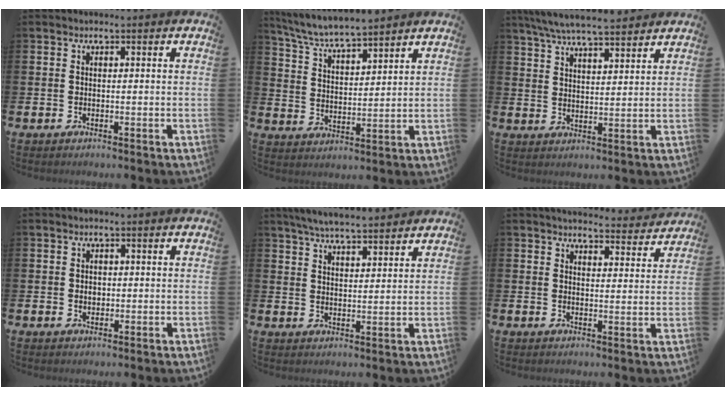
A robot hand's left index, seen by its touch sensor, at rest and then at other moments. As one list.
[{"total": 6.2, "force": [6.1, 0.2, 1.4], "torque": [-0.056, -0.035, 0.108]}, {"total": 6.5, "force": [6.2, 0.6, 1.9], "torque": [-0.063, -0.022, 0.113]}, {"total": 1.2, "force": [0.3, 1.0, 0.7], "torque": [-0.007, 0.005, 0.001]}, {"total": 5.7, "force": [5.5, 0.2, 1.2], "torque": [-0.035, -0.025, 0.099]}, {"total": 4.4, "force": [4.3, 0.5, 0.3], "torque": [-0.005, -0.032, 0.075]}]